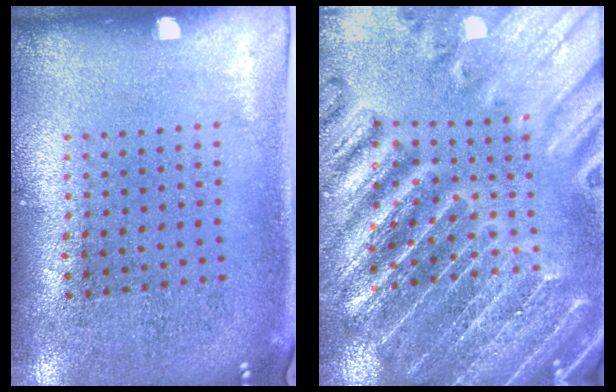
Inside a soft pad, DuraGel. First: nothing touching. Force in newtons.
{"total": 4.2, "press": 3.9, "slide": 1.4}